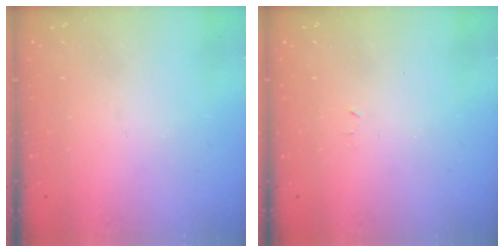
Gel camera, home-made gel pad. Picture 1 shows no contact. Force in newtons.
{"total": 2.9, "press": 2.9, "slide": 0.4}